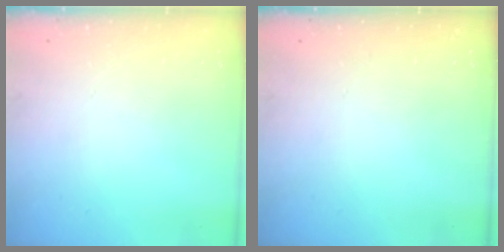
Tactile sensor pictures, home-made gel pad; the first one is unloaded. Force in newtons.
{"total": 0.0}